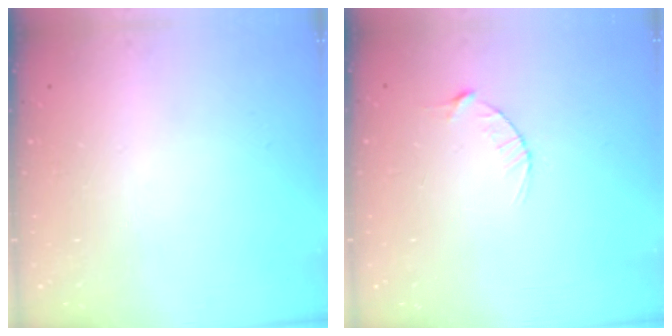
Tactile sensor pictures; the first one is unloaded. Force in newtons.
{"total": 2.9, "press": 2.9, "slide": 0.4}